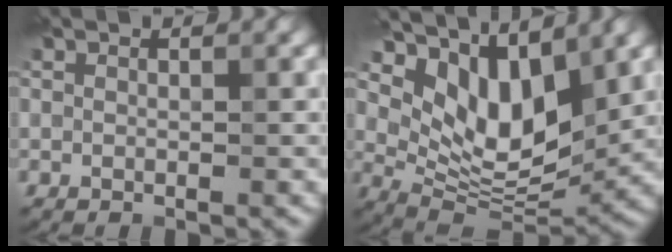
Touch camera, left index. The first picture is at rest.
{"total": 8.8, "force": [4.8, 4.5, 5.9], "torque": [-0.107, -0.012, 0.088]}